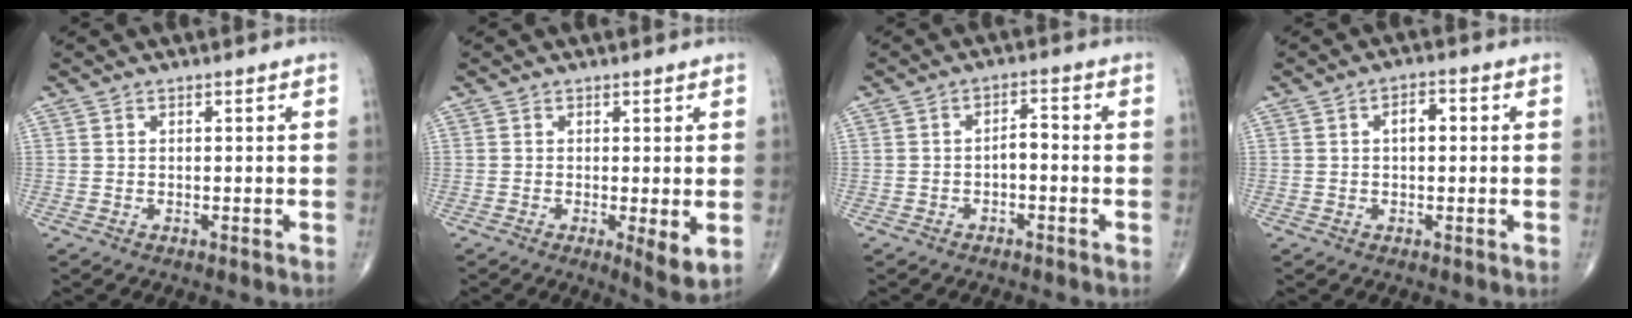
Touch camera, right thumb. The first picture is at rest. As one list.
[{"total": 4.6, "force": [-0.5, 1.1, 4.5], "torque": [-0.070, -0.017, -0.009]}, {"total": 2.7, "force": [-0.9, 1.3, 2.2], "torque": [-0.029, 0.020, -0.018]}, {"total": 3.5, "force": [0.5, 2.0, 2.9], "torque": [-0.036, 0.011, 0.003]}]